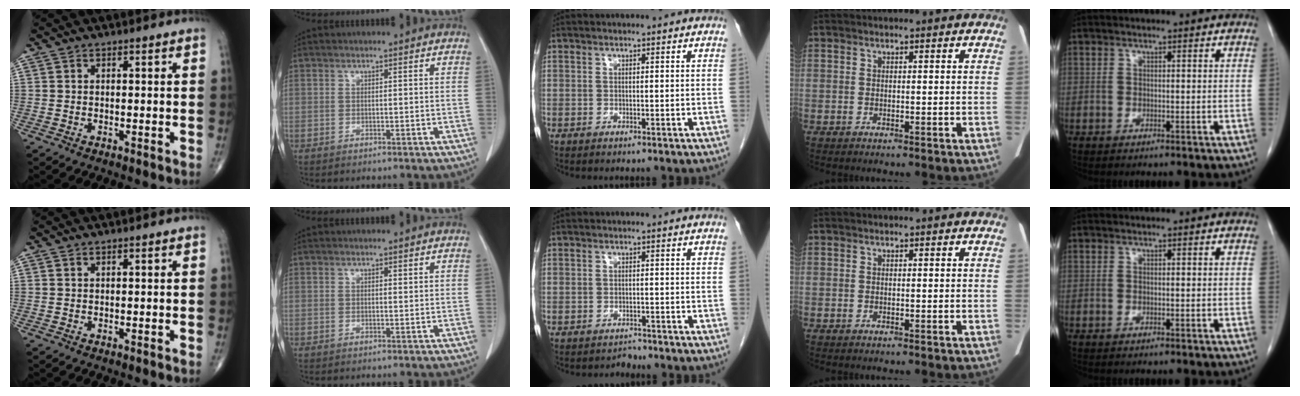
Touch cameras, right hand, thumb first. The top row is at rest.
{"middle": {"total": 1.2, "force": [-1.0, 0.3, -0.5], "torque": [0.009, -0.005, -0.019]}}